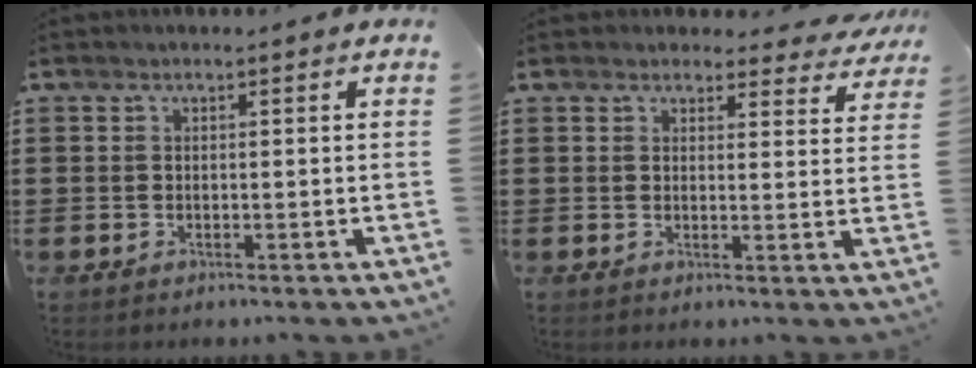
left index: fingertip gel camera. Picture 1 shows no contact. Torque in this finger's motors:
{"motor_torque": [1.87, -0.26, 0.06, 0.04]}